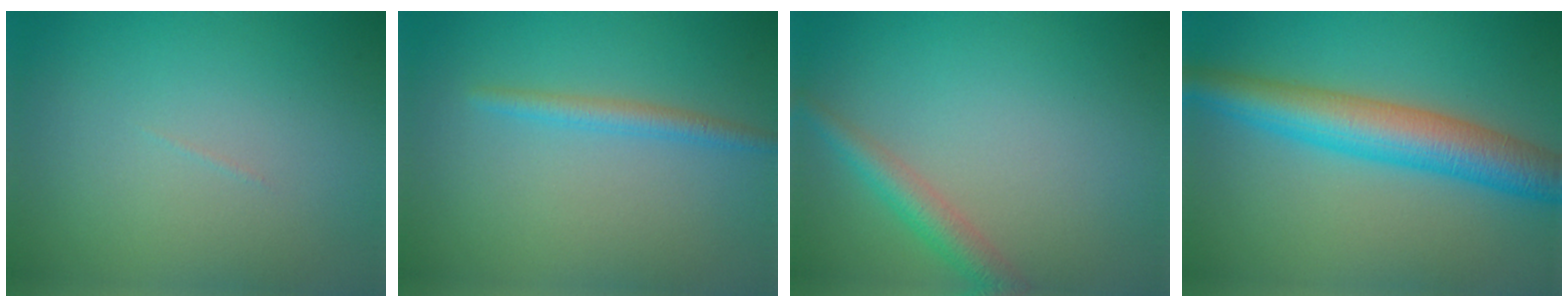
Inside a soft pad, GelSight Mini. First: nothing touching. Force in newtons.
{"total": 1.8, "press": 1.8, "slide": 0.2}
{"total": 2.7, "press": 2.7, "slide": 0.1}
{"total": 7.0, "press": 7.0, "slide": 0.0}